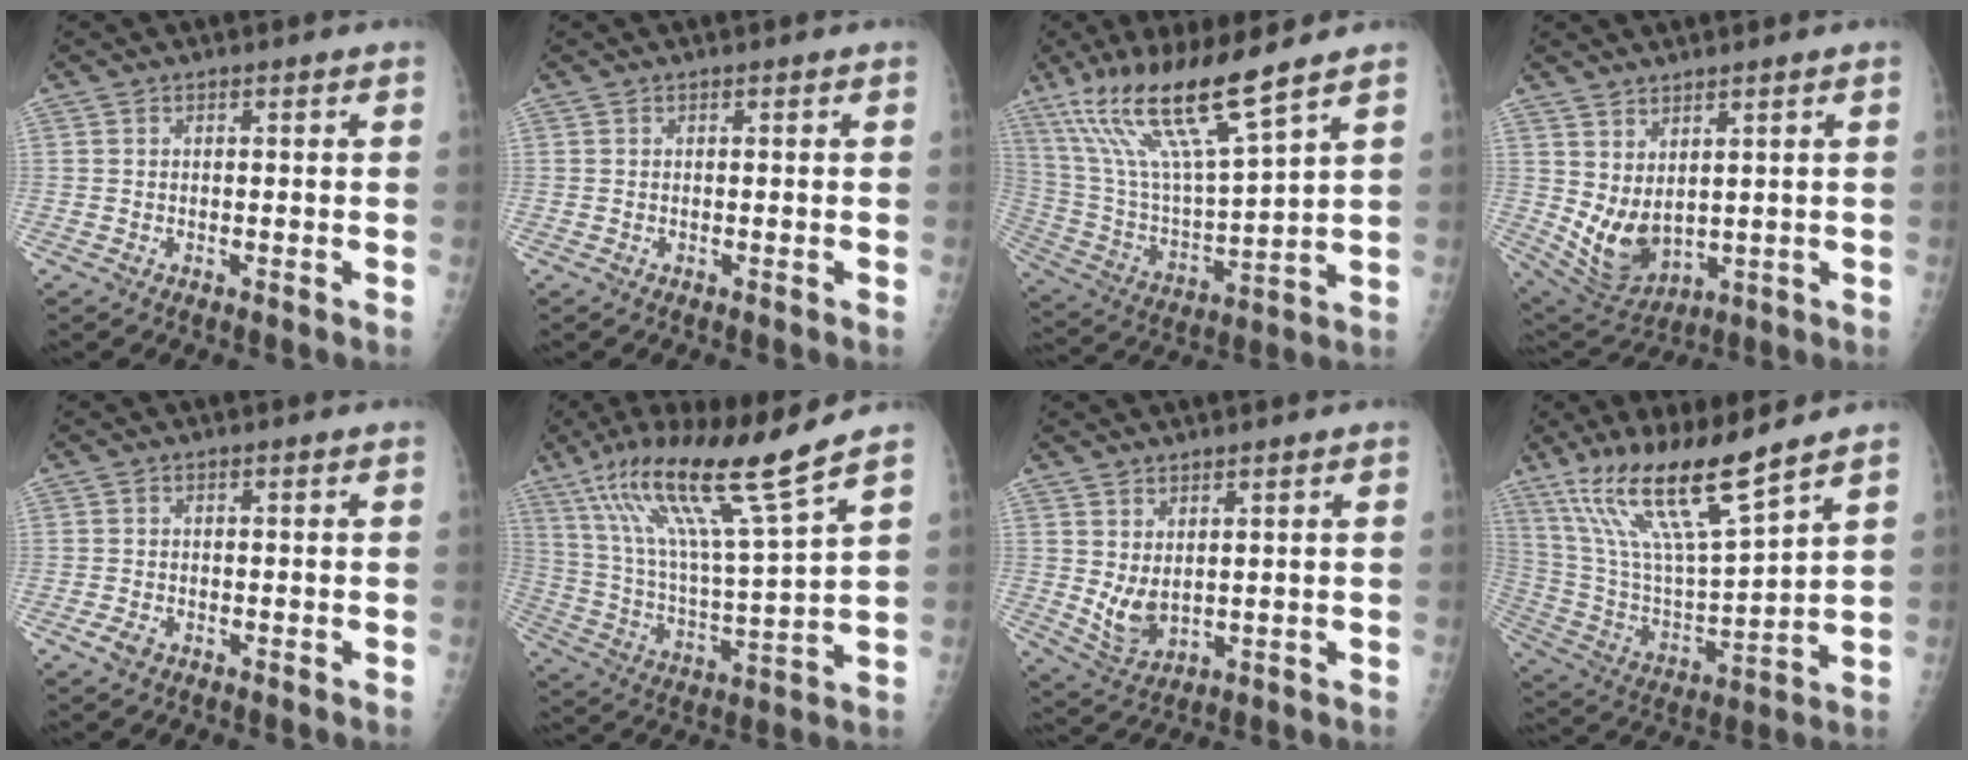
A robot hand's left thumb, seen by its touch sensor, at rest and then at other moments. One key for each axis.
{"total": 0.0}
{"total": 18.5, "fx": 12.4, "fy": 2.3, "fz": 13.5, "tx": -0.253, "ty": -0.059, "tz": 0.243}
{"total": 8.7, "fx": 2.1, "fy": 4.9, "fz": 6.8, "tx": -0.113, "ty": -0.028, "tz": 0.065}
{"total": 1.8, "fx": -1.0, "fy": 1.2, "fz": 1.0, "tx": -0.025, "ty": 0.000, "tz": -0.018}
{"total": 19.3, "fx": 12.5, "fy": 0.5, "fz": 14.7, "tx": -0.254, "ty": -0.052, "tz": 0.228}
{"total": 5.7, "fx": 1.5, "fy": 3.1, "fz": 4.5, "tx": -0.075, "ty": -0.022, "tz": 0.045}
{"total": 18.1, "fx": 12.8, "fy": 2.3, "fz": 12.6, "tx": -0.228, "ty": -0.064, "tz": 0.252}